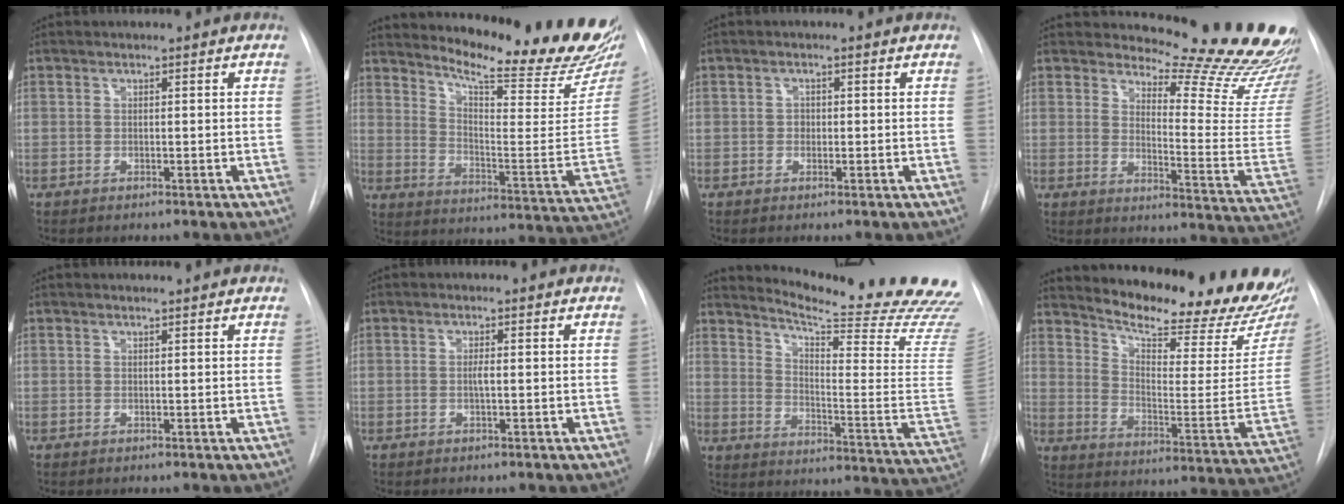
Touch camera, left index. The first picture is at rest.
{"total": 22.5, "force": [20.7, 1.6, 8.5], "torque": [-0.130, -0.117, 0.264]}
{"total": 1.0, "force": [-0.1, 0.9, 0.5], "torque": [-0.004, 0.003, -0.004]}
{"total": 21.9, "force": [20.3, 2.7, 7.7], "torque": [-0.091, -0.151, 0.229]}
{"total": 2.4, "force": [2.3, 0.2, 0.6], "torque": [-0.013, 0.015, 0.025]}
{"total": 1.0, "force": [0.0, 0.1, 1.0], "torque": [-0.020, 0.000, -0.003]}
{"total": 25.3, "force": [22.7, -0.7, 11.3], "torque": [-0.175, -0.148, 0.281]}
{"total": 22.9, "force": [21.3, 2.7, 7.9], "torque": [-0.123, -0.100, 0.277]}